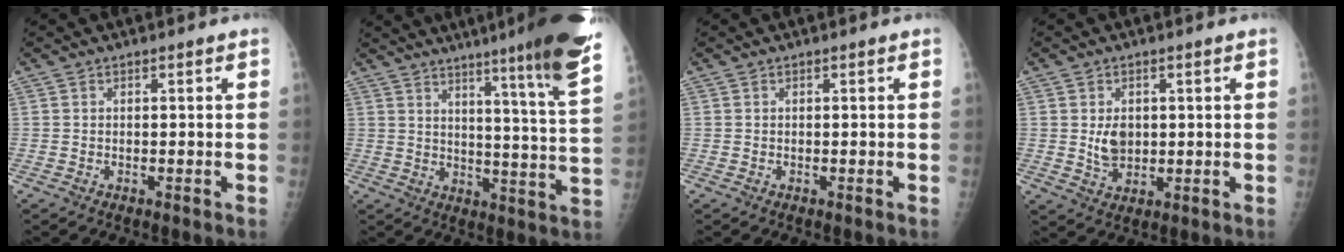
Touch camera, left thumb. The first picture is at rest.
{"total": 20.0, "force": [14.1, -0.4, 14.2], "torque": [-0.180, -0.095, 0.181]}
{"total": 0.0}
{"total": 4.6, "force": [0.8, 3.2, 3.1], "torque": [-0.039, -0.010, 0.022]}